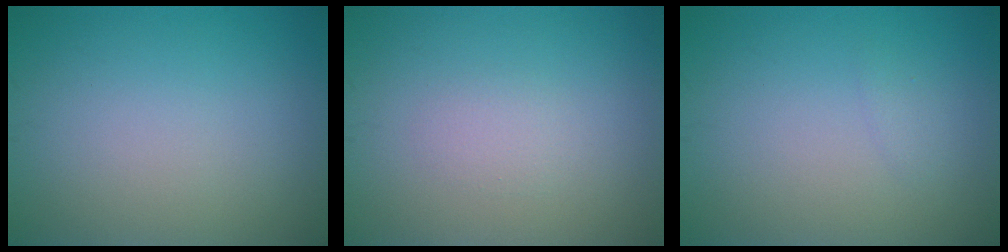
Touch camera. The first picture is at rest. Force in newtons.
{"total": 1.1, "press": 1.1, "slide": 0.1}
{"total": 0.6, "press": 0.6, "slide": 0.0}